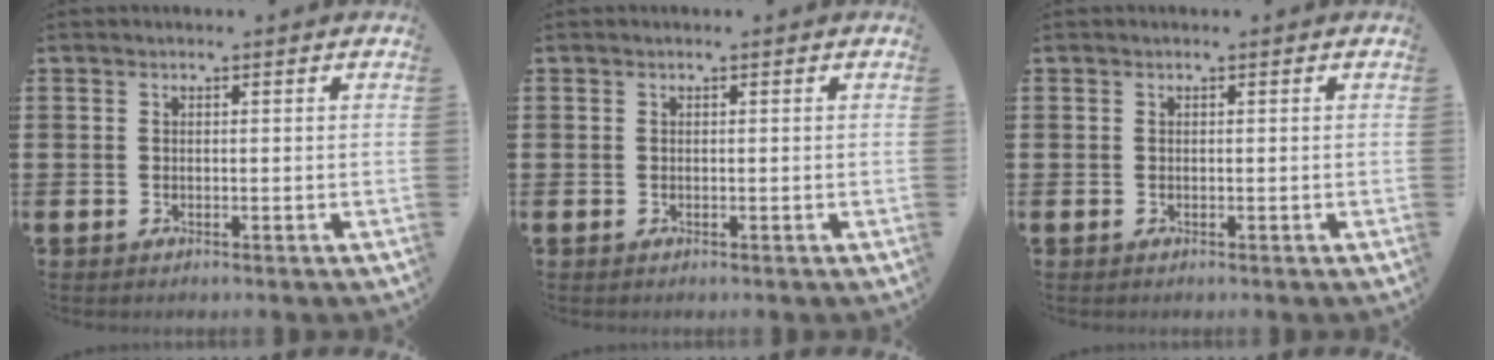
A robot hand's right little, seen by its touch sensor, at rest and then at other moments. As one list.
[{"total": 0.0}, {"total": 0.0}]